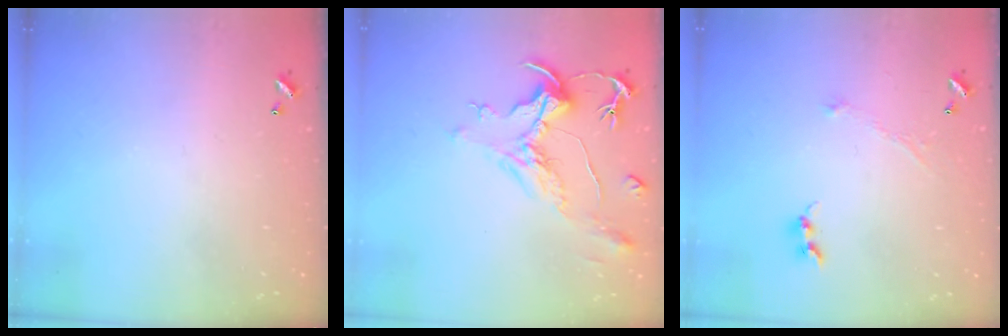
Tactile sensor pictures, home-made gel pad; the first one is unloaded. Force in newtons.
{"total": 2.1, "press": 1.7, "slide": 1.3}
{"total": 1.2, "press": 1.2, "slide": 0.1}